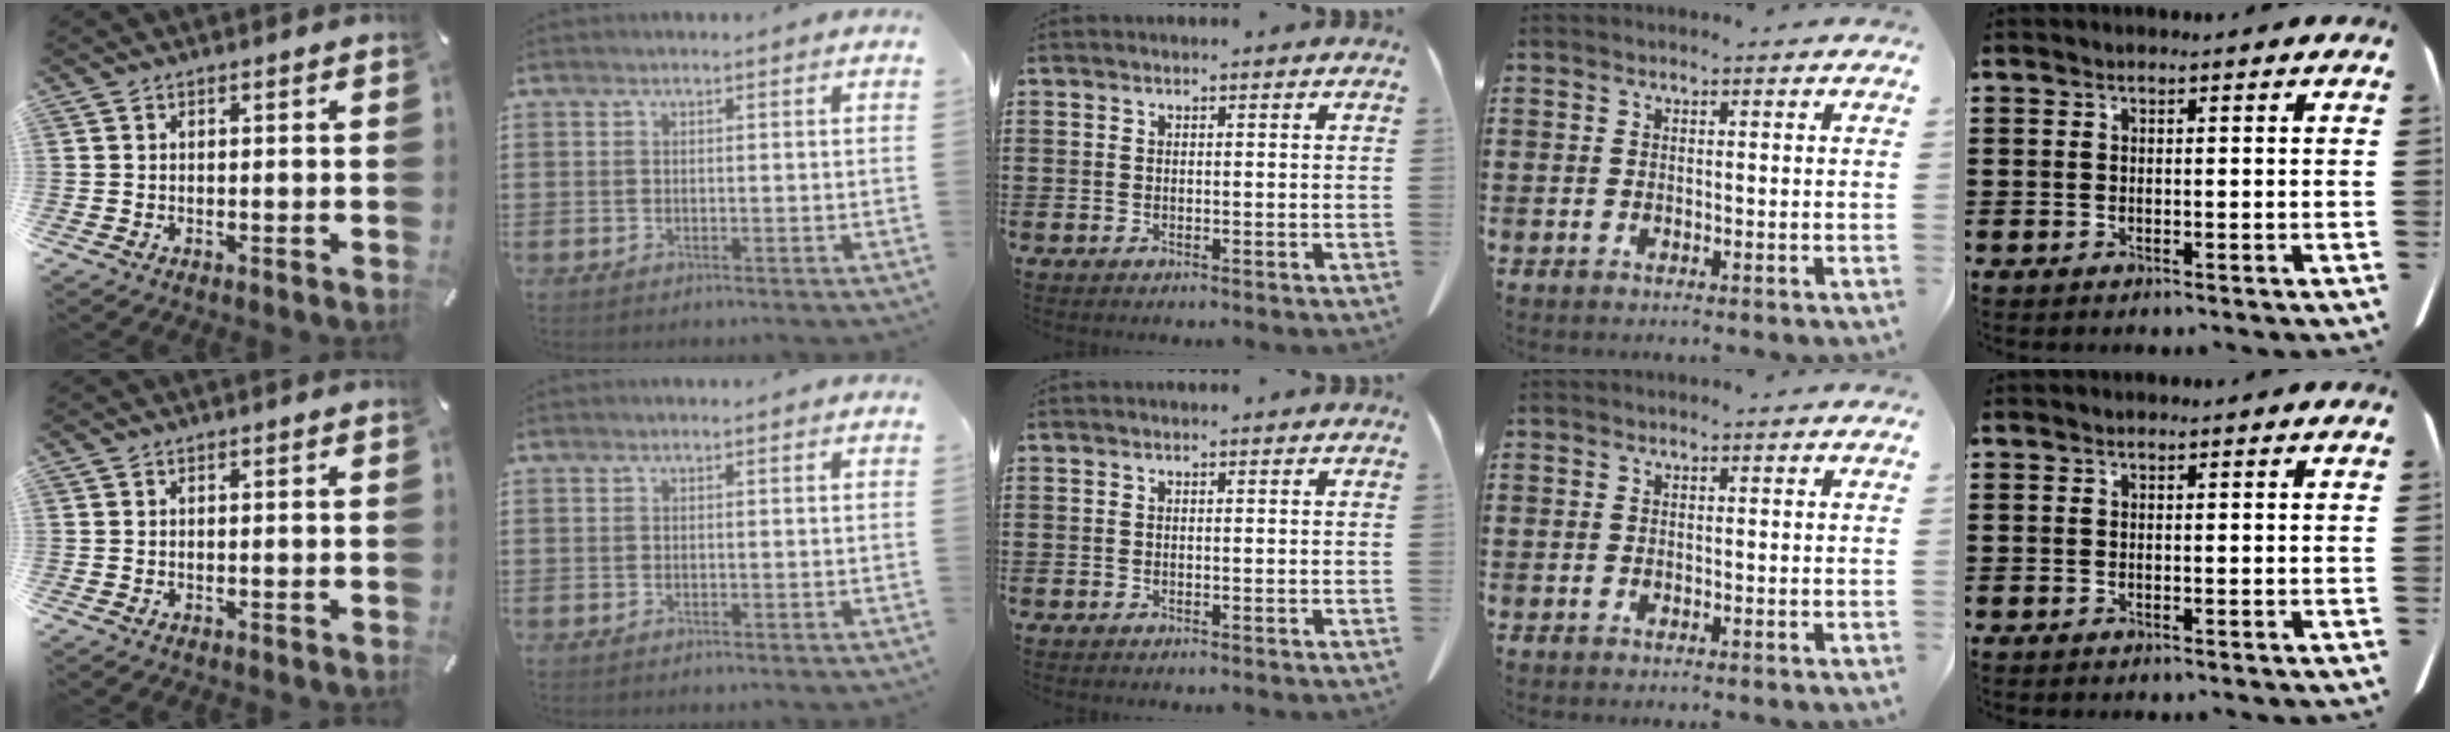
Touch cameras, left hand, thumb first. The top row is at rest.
{}